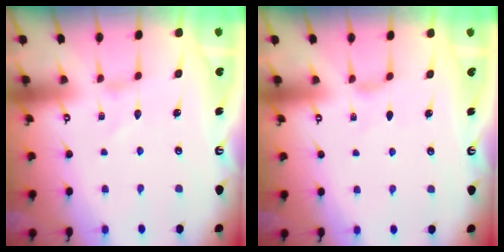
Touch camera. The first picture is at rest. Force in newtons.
{"total": 2.1, "press": 2.0, "slide": 0.5}